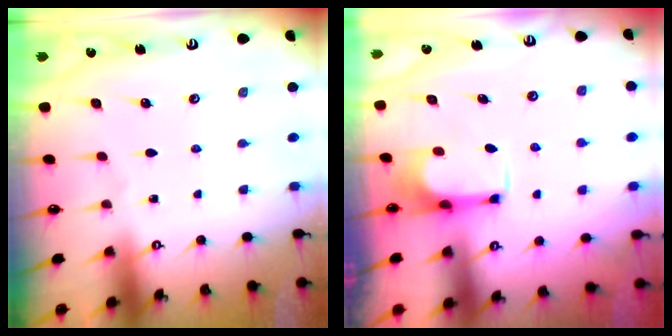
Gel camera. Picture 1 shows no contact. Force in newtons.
{"total": 0.8, "press": 0.1, "slide": 0.8}